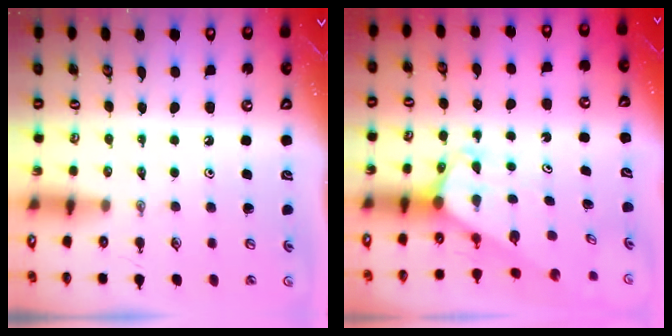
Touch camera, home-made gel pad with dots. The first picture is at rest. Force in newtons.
{"total": 2.0, "press": 2.0, "slide": 0.2}